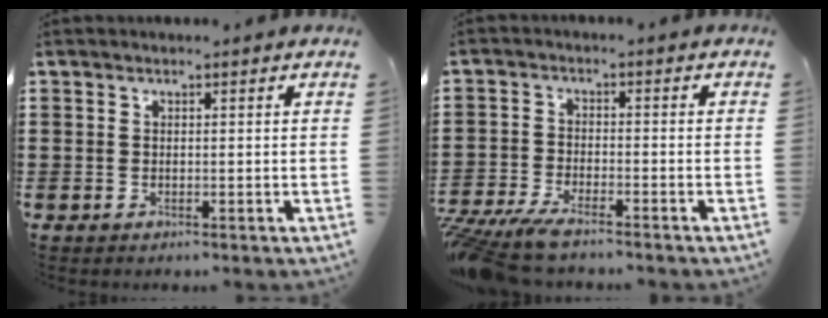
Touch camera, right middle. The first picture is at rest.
{"total": 4.5, "force": [-4.2, 0.4, 1.6], "torque": [-0.057, -0.011, -0.089]}